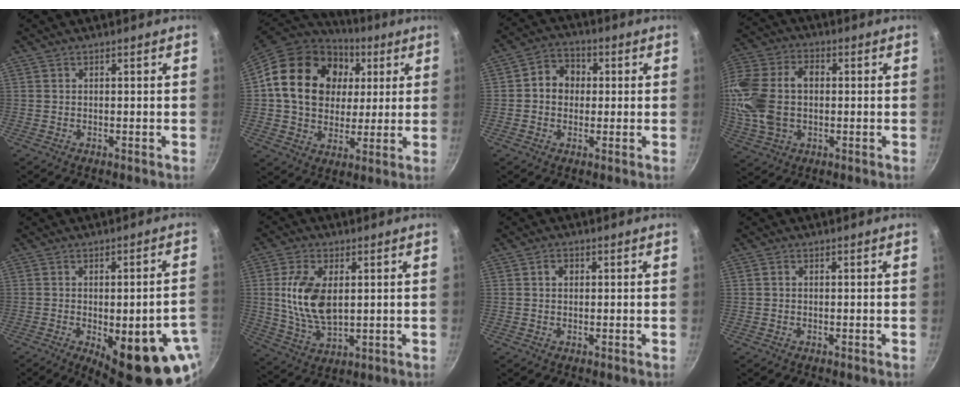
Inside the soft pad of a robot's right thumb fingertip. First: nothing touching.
{"total": 22.6, "force": [5.2, 17.5, 13.3], "torque": [-0.219, 0.013, 0.086]}
{"total": 6.9, "force": [0.6, 5.9, 3.5], "torque": [-0.026, 0.012, -0.005]}
{"total": 17.5, "force": [0.3, 12.0, 12.8], "torque": [-0.258, 0.026, 0.001]}
{"total": 19.1, "force": [-7.2, 6.2, 16.6], "torque": [-0.162, 0.006, -0.079]}
{"total": 12.3, "force": [1.8, 6.9, 10.0], "torque": [-0.187, -0.011, 0.039]}
{"total": 2.0, "force": [0.5, 1.6, 1.2], "torque": [-0.014, 0.003, 0.005]}
{"total": 0.7, "force": [0.1, 0.6, 0.3], "torque": [-0.005, 0.004, 0.001]}